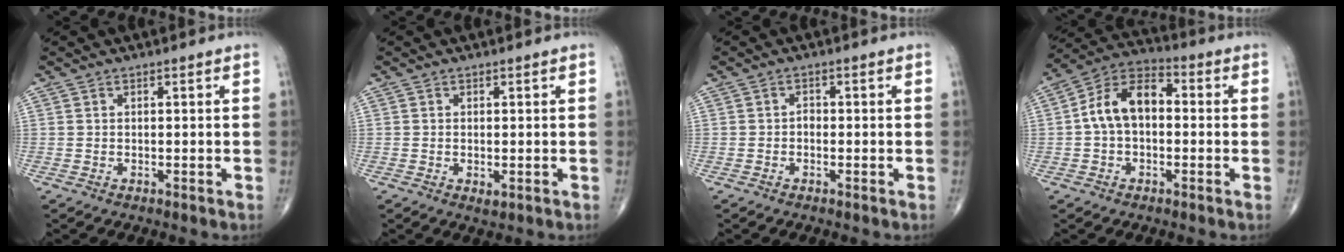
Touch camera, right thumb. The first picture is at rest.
{"total": 1.3, "force": [-0.3, 0.7, 1.1], "torque": [-0.021, -0.005, -0.002]}
{"total": 1.2, "force": [-0.4, 0.8, 0.7], "torque": [-0.005, 0.004, -0.010]}
{"total": 10.9, "force": [0.2, 6.9, 8.4], "torque": [-0.142, 0.037, -0.011]}